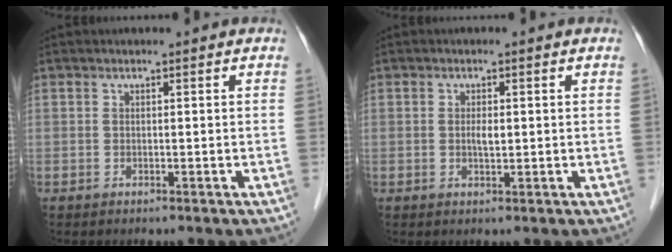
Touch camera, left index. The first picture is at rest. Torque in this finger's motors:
{"motor_torque": [0.05, 0.03, 0.02, 0.01]}